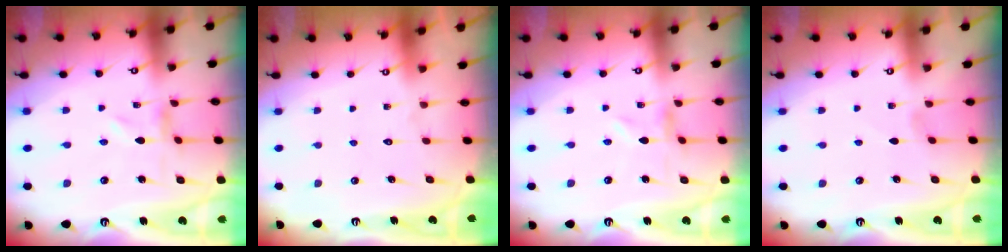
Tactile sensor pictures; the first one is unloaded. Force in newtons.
{"total": 1.6, "press": 1.6, "slide": 0.1}
{"total": 0.0}
{"total": 0.9, "press": 0.9, "slide": 0.1}